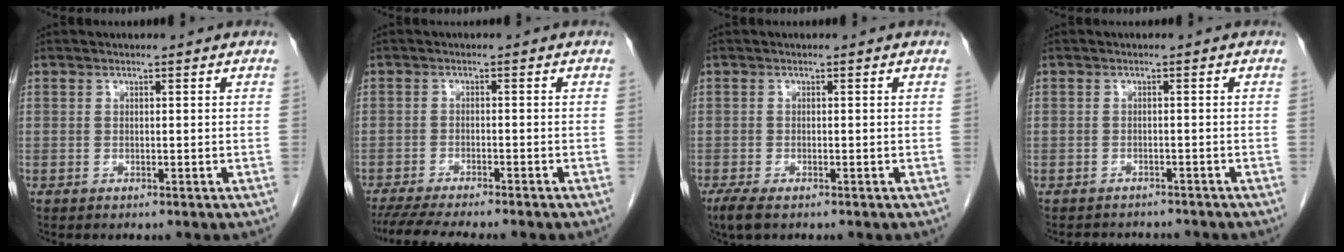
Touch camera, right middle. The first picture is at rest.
{"total": 9.8, "force": [-8.4, 0.3, 4.9], "torque": [-0.064, -0.018, -0.131]}
{"total": 2.9, "force": [-2.0, 0.9, 2.0], "torque": [-0.047, -0.010, -0.033]}
{"total": 4.6, "force": [-4.2, 1.7, 0.6], "torque": [-0.005, 0.000, -0.056]}